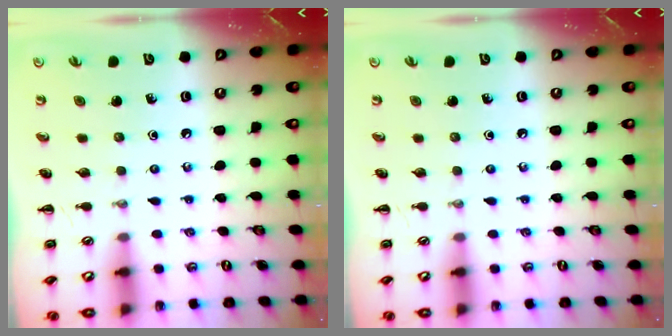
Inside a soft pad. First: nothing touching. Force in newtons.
{"total": 0.0}